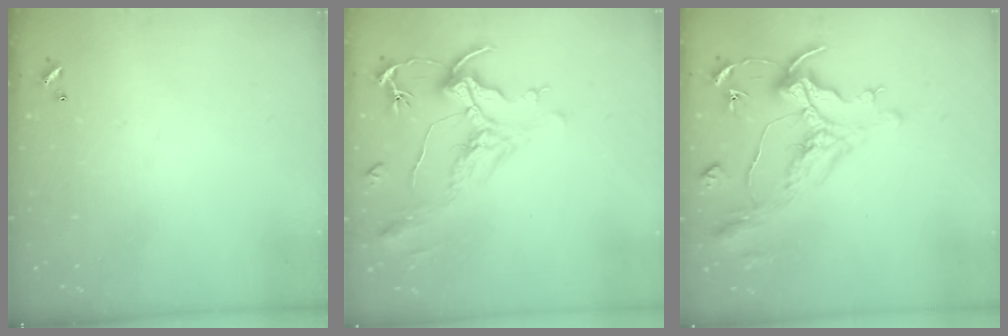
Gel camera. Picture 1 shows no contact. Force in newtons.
{"total": 2.2, "press": 1.7, "slide": 1.4}
{"total": 1.5, "press": 0.8, "slide": 1.2}